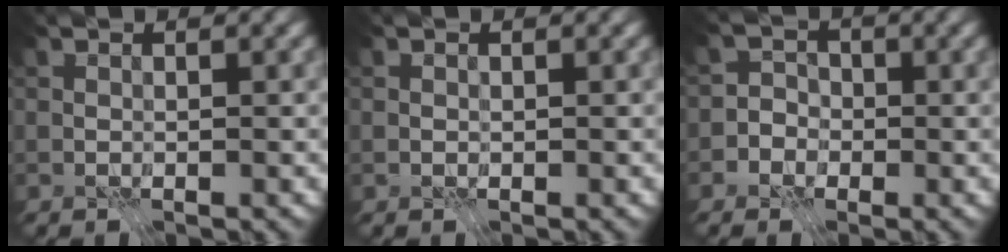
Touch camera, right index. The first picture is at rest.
{"total": 0.0}
{"total": 3.0, "force": [-1.5, 2.6, 0.4], "torque": [0.027, 0.014, -0.052]}